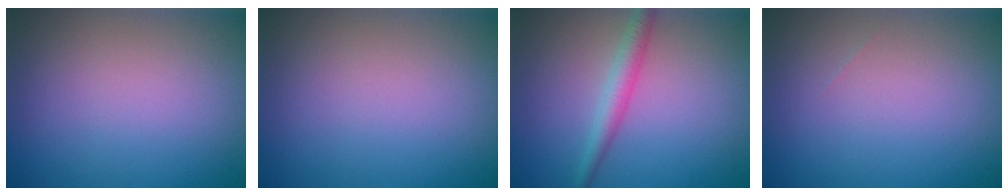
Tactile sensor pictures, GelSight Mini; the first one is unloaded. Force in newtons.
{"total": 0.0}
{"total": 2.5, "press": 2.5, "slide": 0.1}
{"total": 0.0}